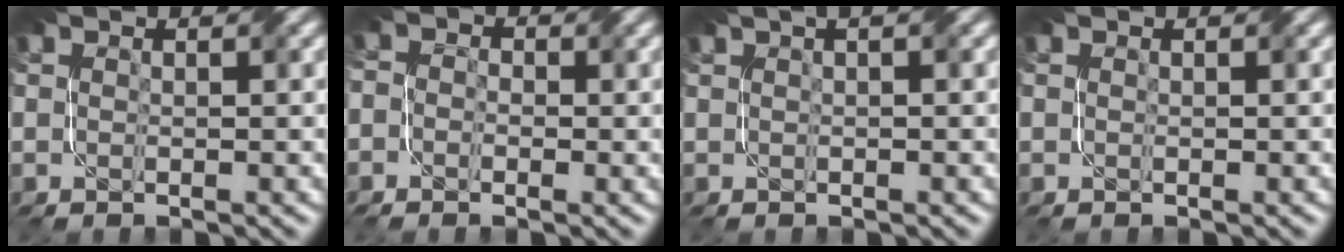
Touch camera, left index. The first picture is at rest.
{"total": 1.8, "force": [-0.4, 1.6, 0.8], "torque": [-0.007, 0.010, -0.019]}
{"total": 1.0, "force": [0.6, -0.1, 0.7], "torque": [-0.014, 0.004, 0.008]}
{"total": 0.0}